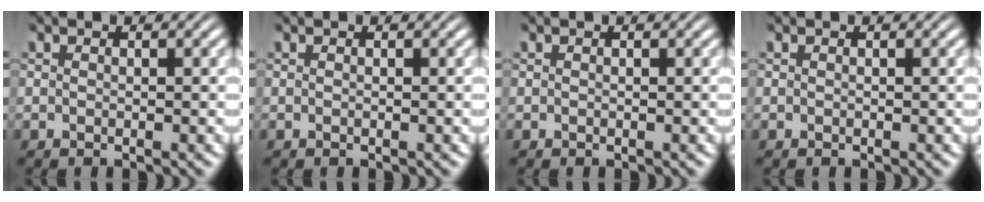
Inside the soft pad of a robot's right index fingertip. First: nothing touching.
{"total": 0.0}
{"total": 0.0}
{"total": 0.0}